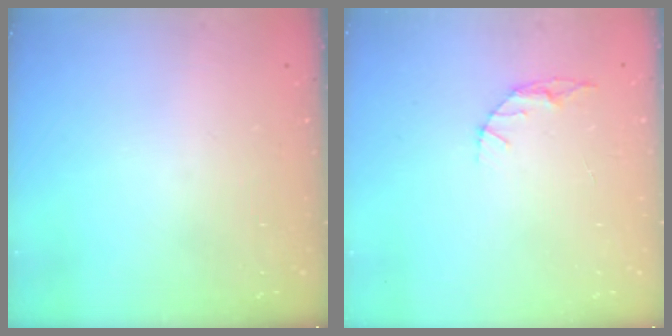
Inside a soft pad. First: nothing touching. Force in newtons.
{"total": 3.5, "press": 3.5, "slide": 0.4}